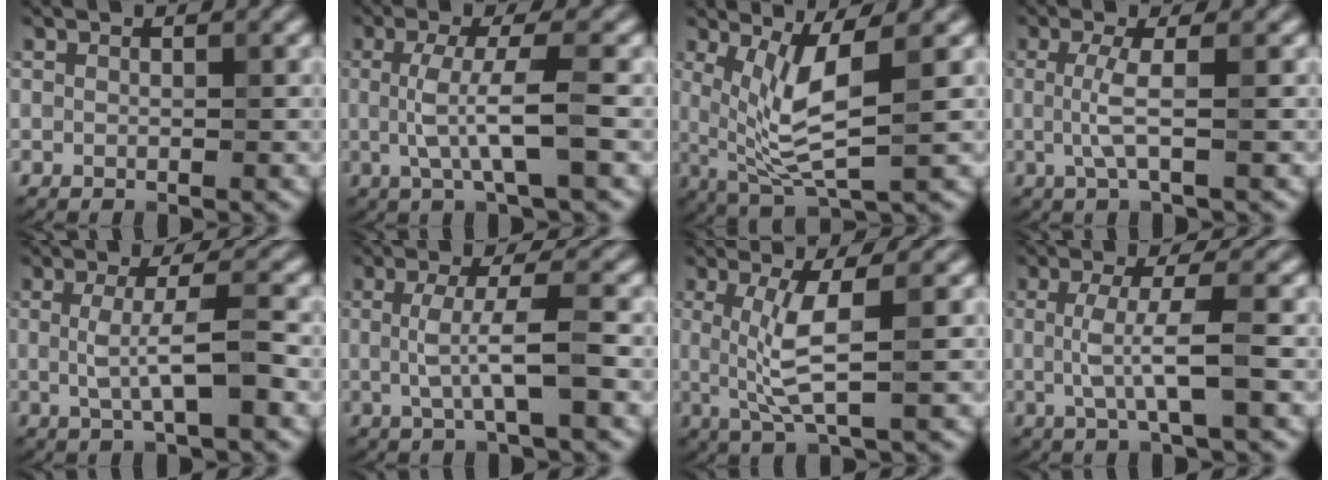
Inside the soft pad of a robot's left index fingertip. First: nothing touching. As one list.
[{"total": 4.3, "force": [-0.2, 0.8, 4.2], "torque": [-0.087, -0.003, -0.003]}, {"total": 5.7, "force": [0.9, 1.4, 5.4], "torque": [-0.111, -0.014, 0.026]}, {"total": 2.6, "force": [-0.1, 0.4, 2.5], "torque": [-0.058, -0.003, -0.002]}, {"total": 3.7, "force": [-0.1, 0.6, 3.6], "torque": [-0.070, -0.003, -0.002]}, {"total": 3.7, "force": [-0.1, 0.6, 3.6], "torque": [-0.071, 0.001, -0.004]}, {"total": 4.3, "force": [0.5, 0.8, 4.2], "torque": [-0.090, -0.003, 0.014]}, {"total": 3.7, "force": [-0.2, 0.6, 3.7], "torque": [-0.072, -0.002, -0.003]}]